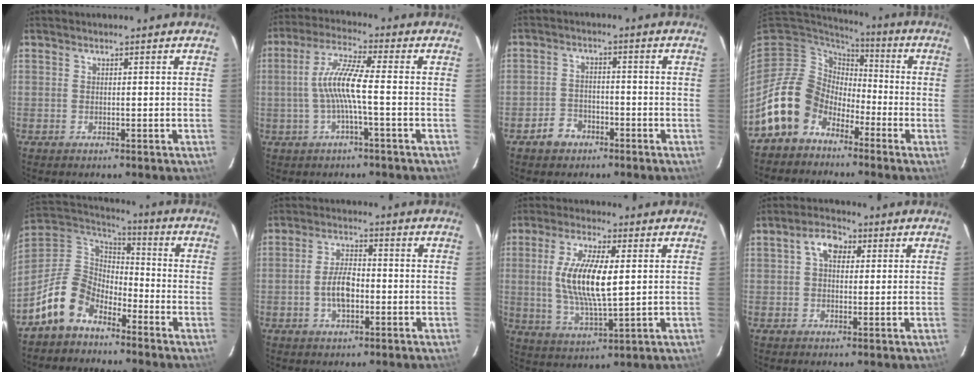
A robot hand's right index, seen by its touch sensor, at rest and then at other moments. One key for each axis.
{"total": 8.2, "fx": -1.3, "fy": 0.3, "fz": 8.1, "tx": -0.173, "ty": 0.009, "tz": -0.023}
{"total": 4.7, "fx": -3.1, "fy": 3.3, "fz": 1.3, "tx": -0.037, "ty": 0.012, "tz": -0.051}
{"total": 12.4, "fx": -7.4, "fy": 9.4, "fz": 3.2, "tx": -0.080, "ty": 0.024, "tz": -0.135}
{"total": 12.4, "fx": -8.0, "fy": 7.5, "fz": 5.8, "tx": -0.134, "ty": 0.024, "tz": -0.155}
{"total": 6.5, "fx": -1.5, "fy": 3.4, "fz": 5.3, "tx": -0.104, "ty": 0.009, "tz": -0.023}
{"total": 12.6, "fx": 1.7, "fy": 3.9, "fz": 11.8, "tx": -0.229, "ty": -0.004, "tz": 0.036}
{"total": 4.9, "fx": 1.4, "fy": 3.4, "fz": 3.2, "tx": -0.056, "ty": 0.020, "tz": 0.023}